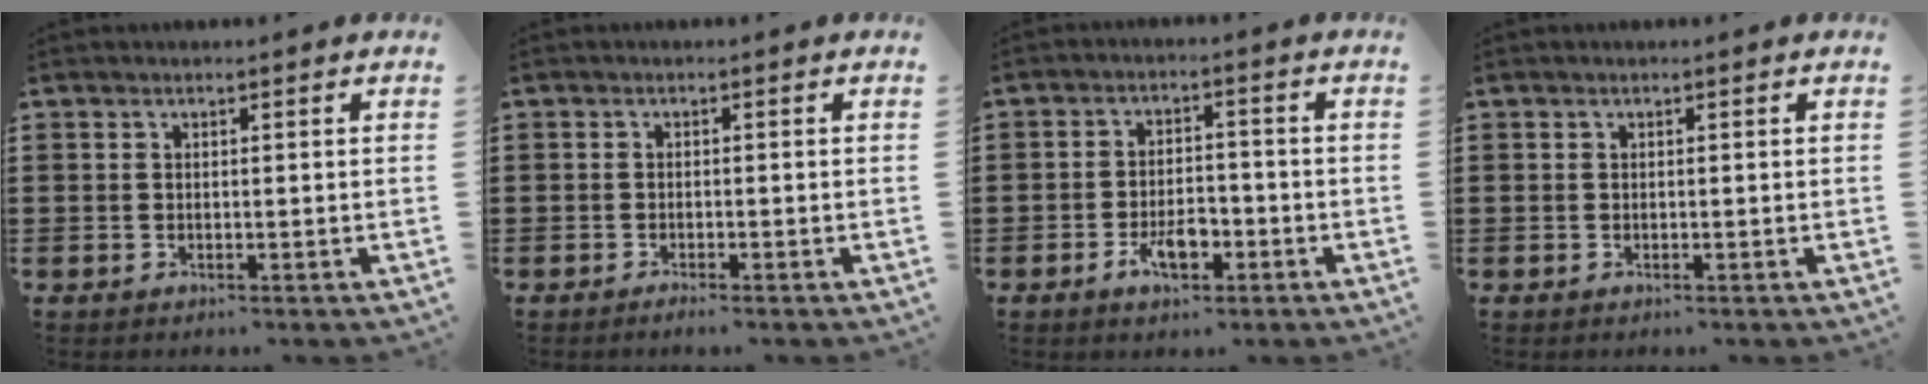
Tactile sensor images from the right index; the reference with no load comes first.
{"total": 0.9, "force": [-0.8, -0.4, 0.2], "torque": [-0.004, -0.004, -0.014]}
{"total": 5.0, "force": [-2.5, 2.4, 3.6], "torque": [-0.063, 0.004, -0.043]}
{"total": 0.0}